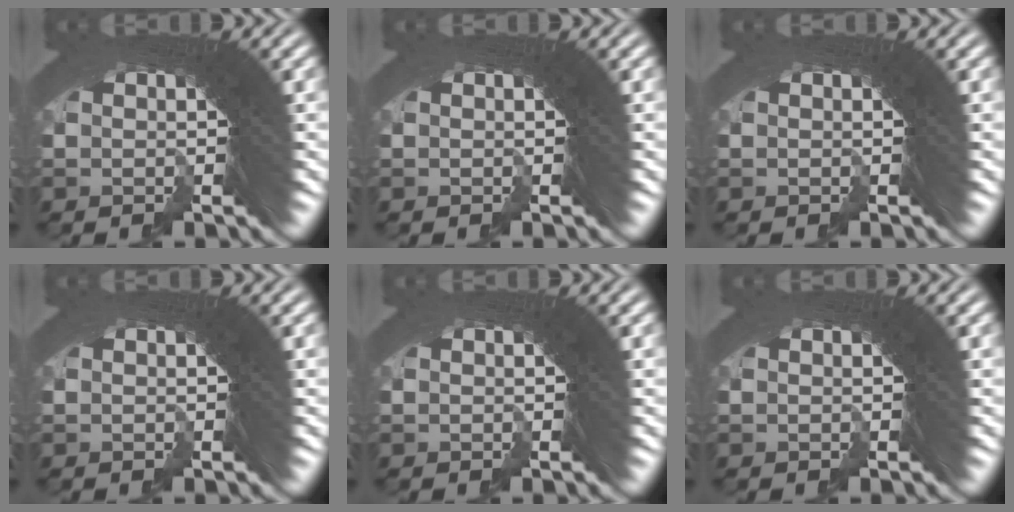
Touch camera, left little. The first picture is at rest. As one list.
[{"total": 0.0}, {"total": 0.0}, {"total": 0.0}, {"total": 0.0}, {"total": 0.0}]